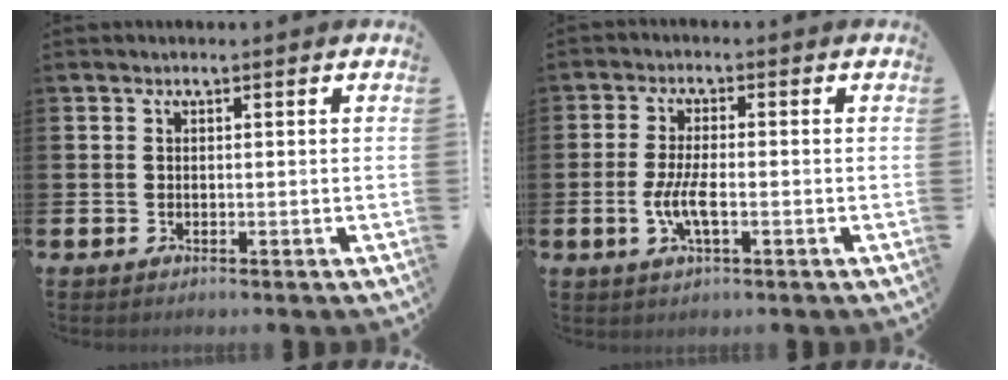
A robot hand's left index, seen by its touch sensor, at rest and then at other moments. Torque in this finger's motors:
{"motor_torque": [0.32, 0.24, 0.19, 0.17]}